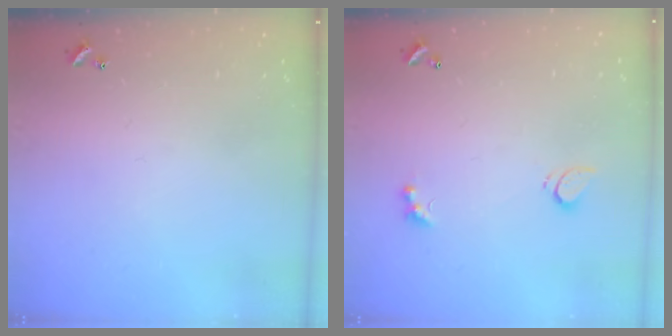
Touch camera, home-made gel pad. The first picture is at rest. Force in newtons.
{"total": 3.0, "press": 2.7, "slide": 1.1}